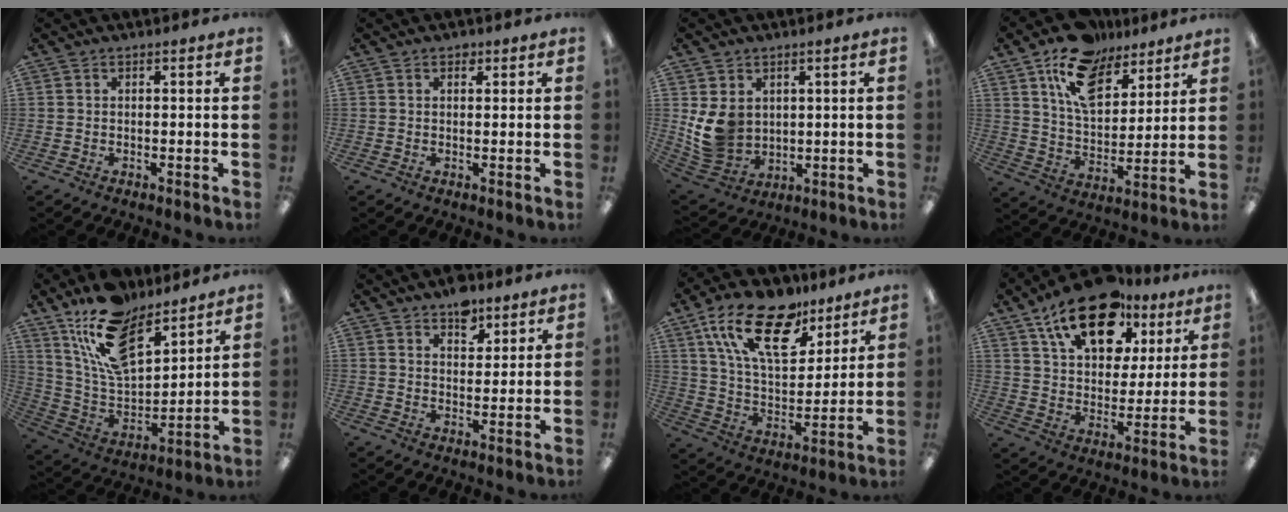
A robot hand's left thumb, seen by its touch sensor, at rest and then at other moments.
{"total": 1.7, "force": [0.9, 1.1, 0.9], "torque": [-0.002, -0.004, 0.013]}
{"total": 10.1, "force": [1.9, 8.5, 5.1], "torque": [-0.121, -0.004, 0.042]}
{"total": 15.9, "force": [10.5, 8.9, 8.0], "torque": [-0.143, -0.044, 0.193]}
{"total": 17.8, "force": [13.0, 7.8, 9.3], "torque": [-0.187, -0.062, 0.237]}
{"total": 6.7, "force": [4.7, 4.0, 2.7], "torque": [-0.020, -0.021, 0.079]}
{"total": 20.9, "force": [12.6, 10.4, 13.0], "torque": [-0.246, -0.052, 0.224]}
{"total": 19.4, "force": [12.1, 10.6, 10.8], "torque": [-0.181, -0.053, 0.211]}